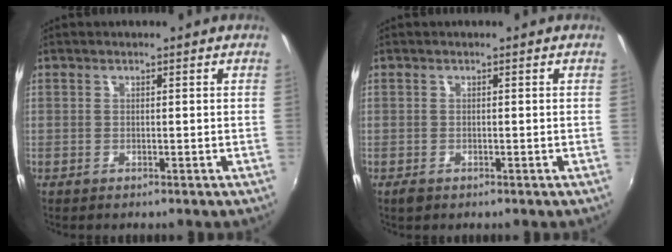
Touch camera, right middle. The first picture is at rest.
{"total": 1.5, "force": [-1.0, 0.8, 0.7], "torque": [-0.014, -0.005, -0.019]}